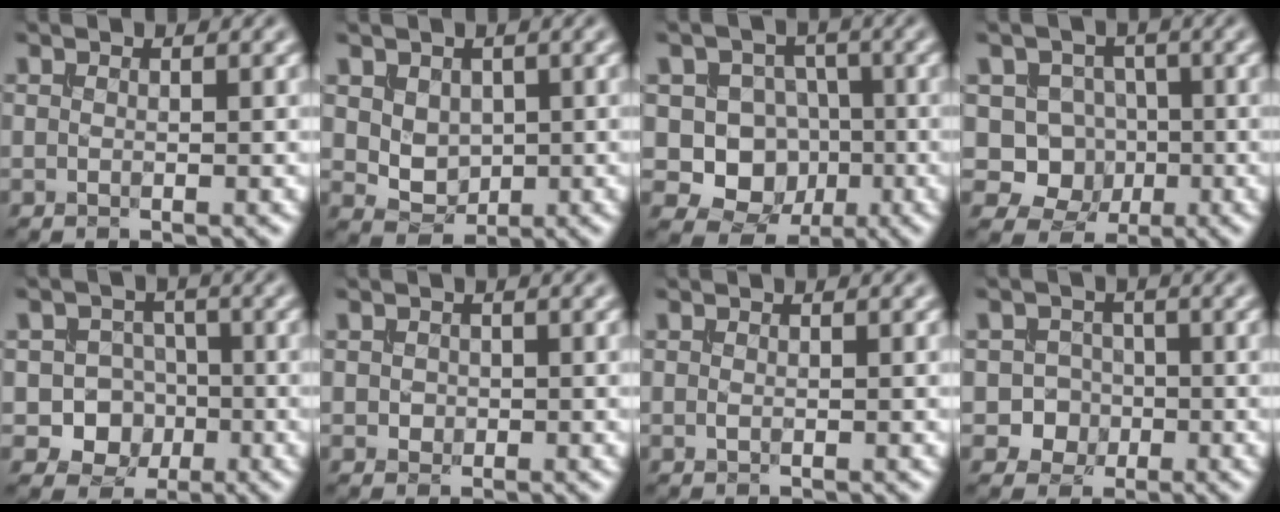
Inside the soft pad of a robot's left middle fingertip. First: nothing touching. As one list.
[{"total": 2.6, "force": [0.6, 2.0, 1.5], "torque": [-0.033, -0.008, 0.012]}, {"total": 7.5, "force": [-0.9, 6.9, 2.8], "torque": [-0.040, 0.013, -0.037]}, {"total": 4.3, "force": [-0.2, 4.1, 1.4], "torque": [0.001, -0.002, -0.023]}, {"total": 5.3, "force": [-1.6, 4.7, 1.8], "torque": [-0.004, 0.006, -0.049]}, {"total": 0.8, "force": [0.0, 0.7, 0.3], "torque": [-0.005, -0.003, 0.000]}, {"total": 0.0}, {"total": 3.2, "force": [-1.1, 2.9, 0.7], "torque": [0.014, 0.005, -0.027]}]